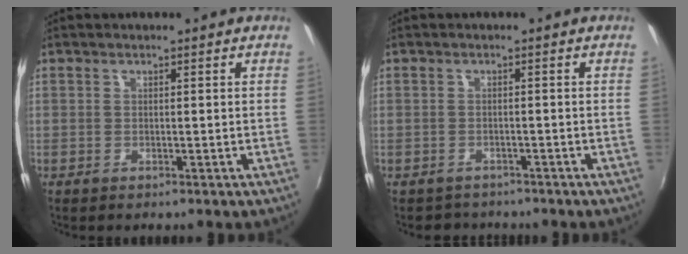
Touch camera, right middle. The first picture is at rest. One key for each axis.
{"total": 2.8, "fx": -2.3, "fy": 1.6, "fz": 0.0, "tx": -0.010, "ty": -0.003, "tz": -0.037}